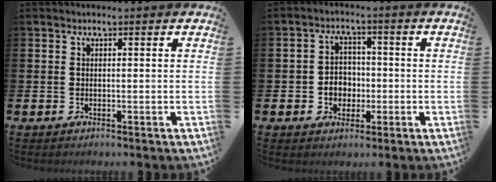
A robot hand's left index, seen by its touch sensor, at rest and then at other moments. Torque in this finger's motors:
{"motor_torque": [0.78, 0.18, 0.06, 0.06]}